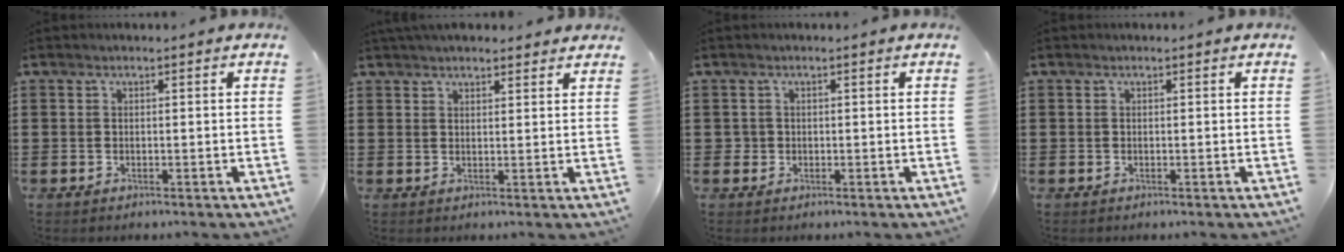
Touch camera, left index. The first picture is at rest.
{"total": 2.8, "force": [2.6, 0.6, 0.8], "torque": [-0.021, 0.000, 0.050]}
{"total": 1.1, "force": [-0.1, 1.1, 0.1], "torque": [-0.006, 0.005, -0.005]}
{"total": 0.0}